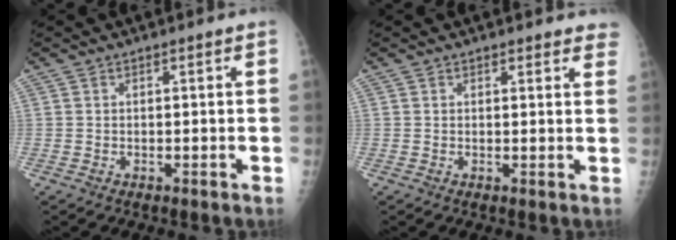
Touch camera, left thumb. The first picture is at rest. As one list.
[{"total": 4.0, "force": [3.6, 1.5, 0.9], "torque": [0.026, -0.013, 0.025]}]